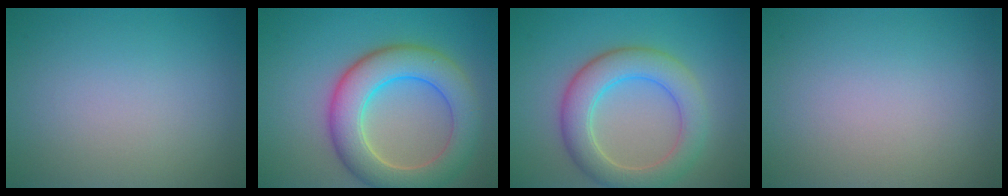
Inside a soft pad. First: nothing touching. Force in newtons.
{"total": 8.1, "press": 8.1, "slide": 0.7}
{"total": 5.9, "press": 5.8, "slide": 0.5}
{"total": 0.0}